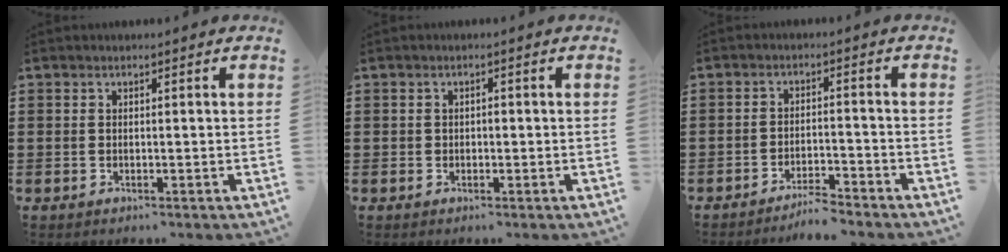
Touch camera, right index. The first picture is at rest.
{"total": 0.7, "force": [-0.2, 0.6, 0.3], "torque": [-0.009, 0.001, -0.004]}
{"total": 3.4, "force": [-3.4, -0.1, 0.7], "torque": [-0.018, 0.002, -0.070]}